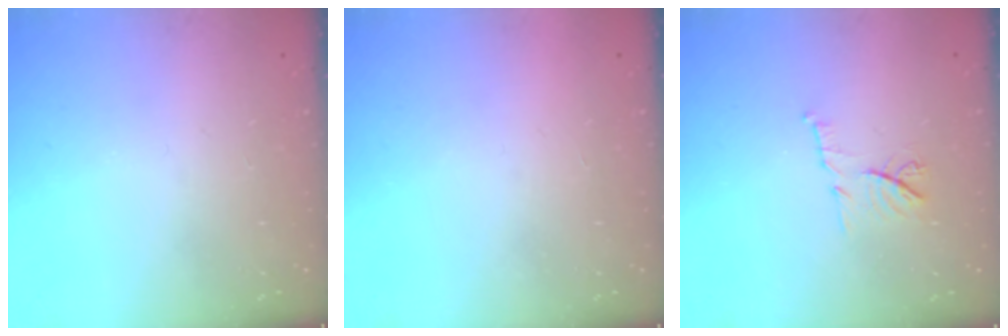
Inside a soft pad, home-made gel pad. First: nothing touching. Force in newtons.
{"total": 1.6, "press": 1.6, "slide": 0.1}
{"total": 7.5, "press": 7.5, "slide": 0.7}